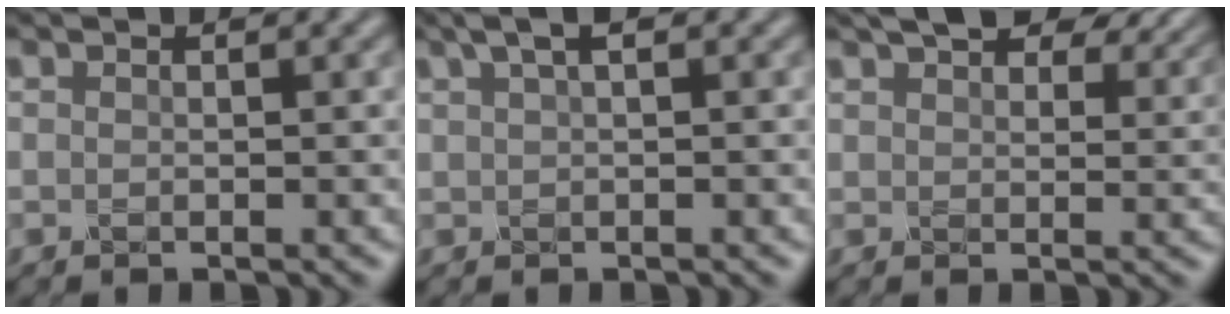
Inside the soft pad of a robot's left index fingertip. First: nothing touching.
{"total": 1.6, "force": [1.0, -0.1, 1.2], "torque": [-0.023, 0.008, 0.022]}
{"total": 7.8, "force": [5.5, 3.1, 4.6], "torque": [-0.073, 0.024, 0.078]}